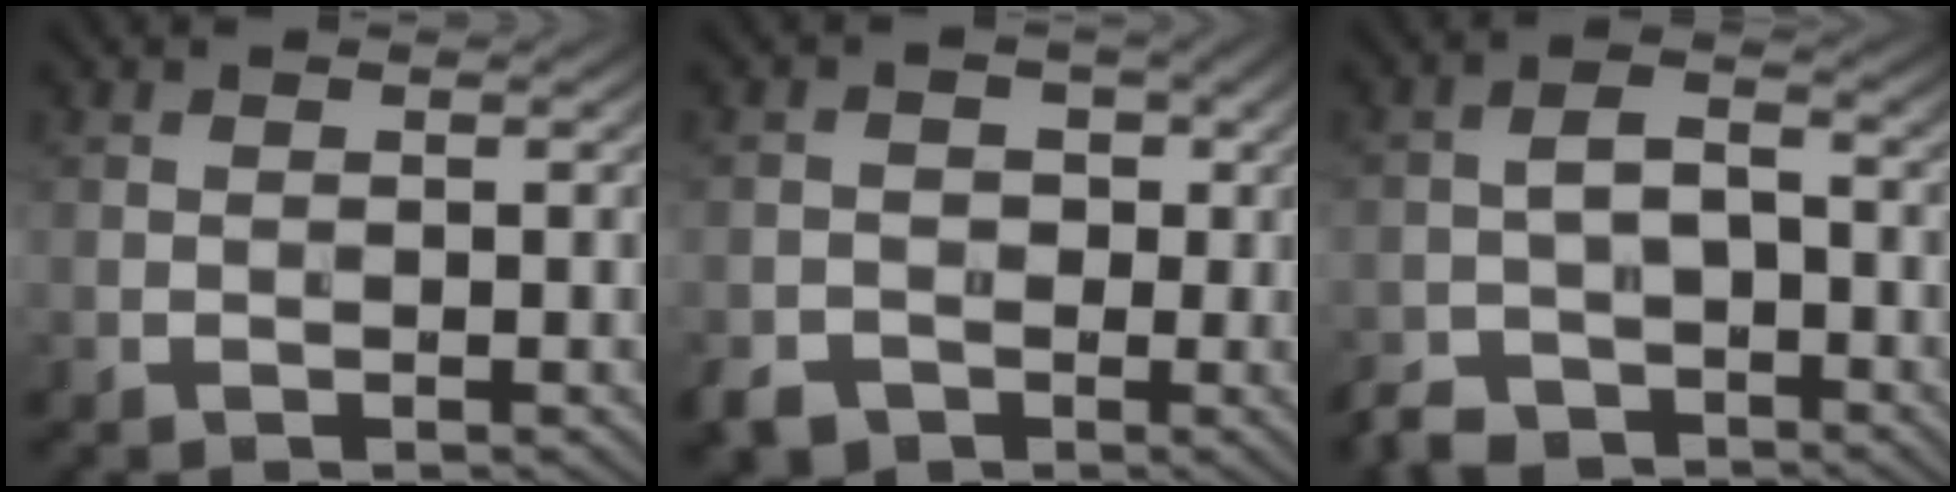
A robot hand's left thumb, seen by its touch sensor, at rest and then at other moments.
{"total": 5.0, "force": [-1.8, 4.4, 1.3], "torque": [-0.022, -0.003, -0.043]}
{"total": 5.7, "force": [-4.1, 3.0, 2.5], "torque": [-0.046, 0.000, -0.087]}